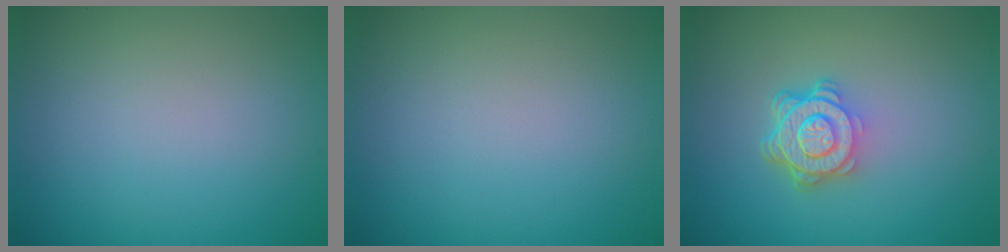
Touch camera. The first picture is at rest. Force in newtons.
{"total": 0.0}
{"total": 4.9, "press": 3.5, "slide": 3.5}